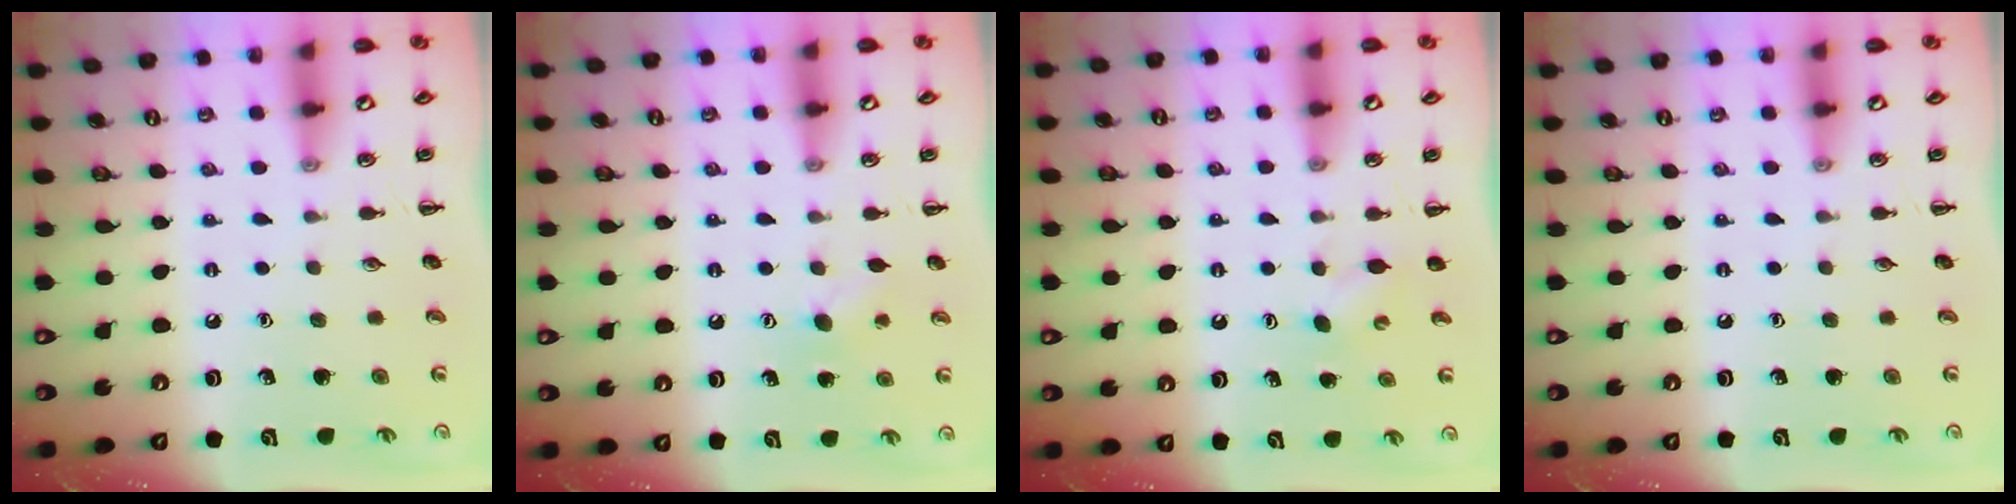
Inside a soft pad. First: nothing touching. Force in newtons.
{"total": 5.6, "press": 5.4, "slide": 1.4}
{"total": 2.9, "press": 2.9, "slide": 0.6}
{"total": 0.0}